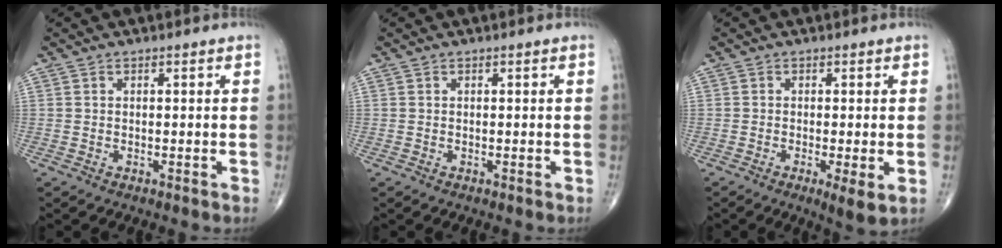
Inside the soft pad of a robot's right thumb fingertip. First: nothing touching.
{"total": 0.0}
{"total": 4.1, "force": [-1.1, 0.7, 3.9], "torque": [-0.070, -0.015, -0.022]}